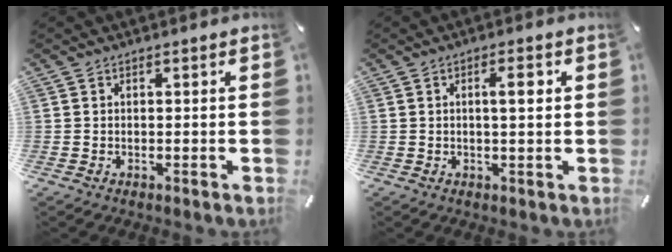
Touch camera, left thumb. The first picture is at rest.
{"total": 4.7, "force": [1.0, 1.0, 4.5], "torque": [-0.080, 0.003, 0.011]}